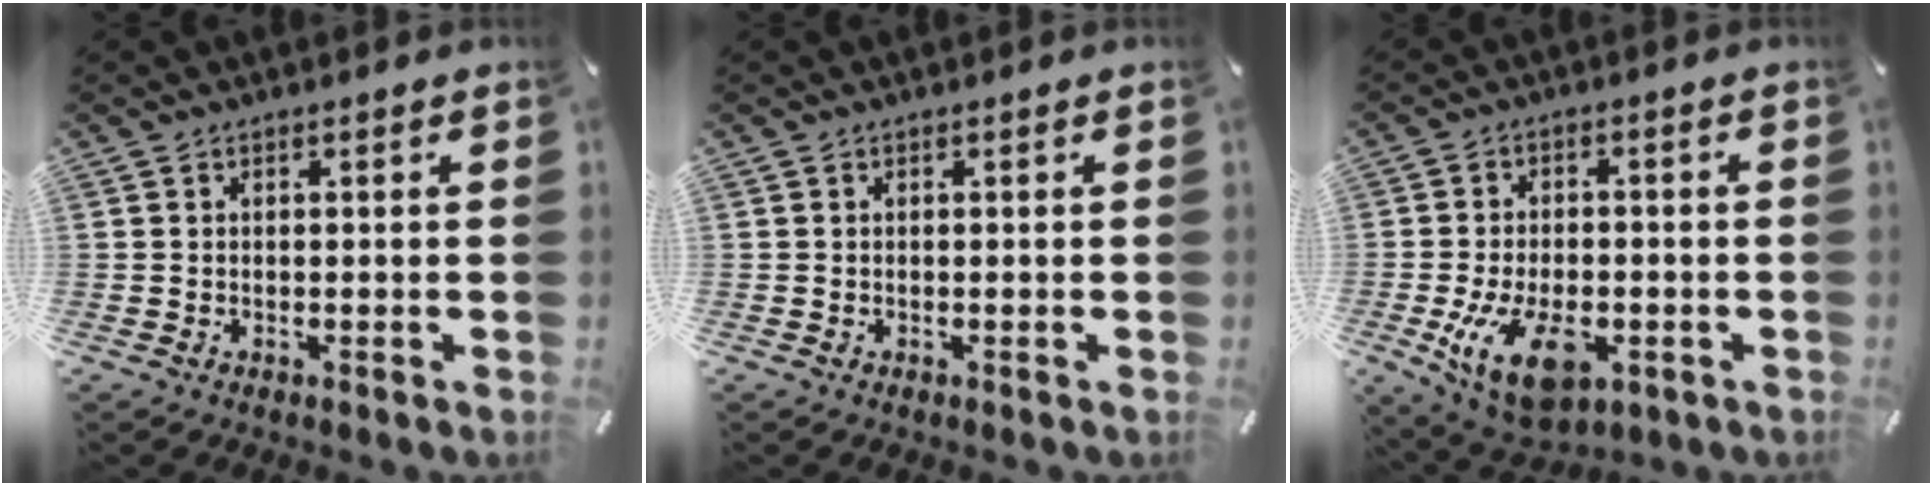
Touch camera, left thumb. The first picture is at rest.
{"total": 0.0}
{"total": 12.6, "force": [-4.2, 7.5, 9.3], "torque": [-0.174, 0.000, -0.072]}